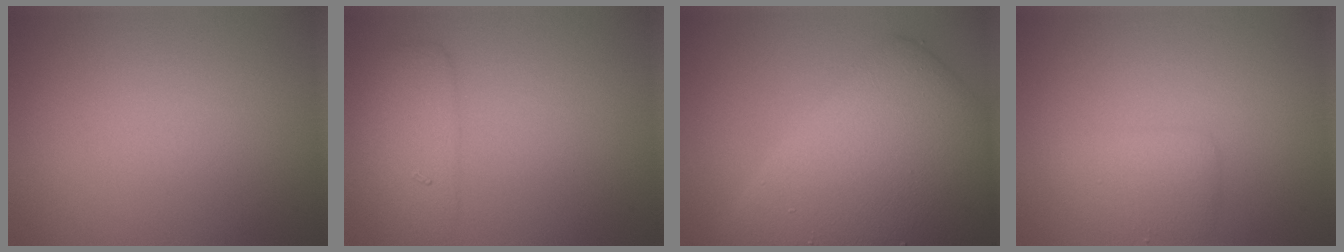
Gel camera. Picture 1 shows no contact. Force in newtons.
{"total": 3.0, "press": 3.0, "slide": 0.2}
{"total": 12.0, "press": 12.0, "slide": 0.2}
{"total": 2.1, "press": 2.1, "slide": 0.2}